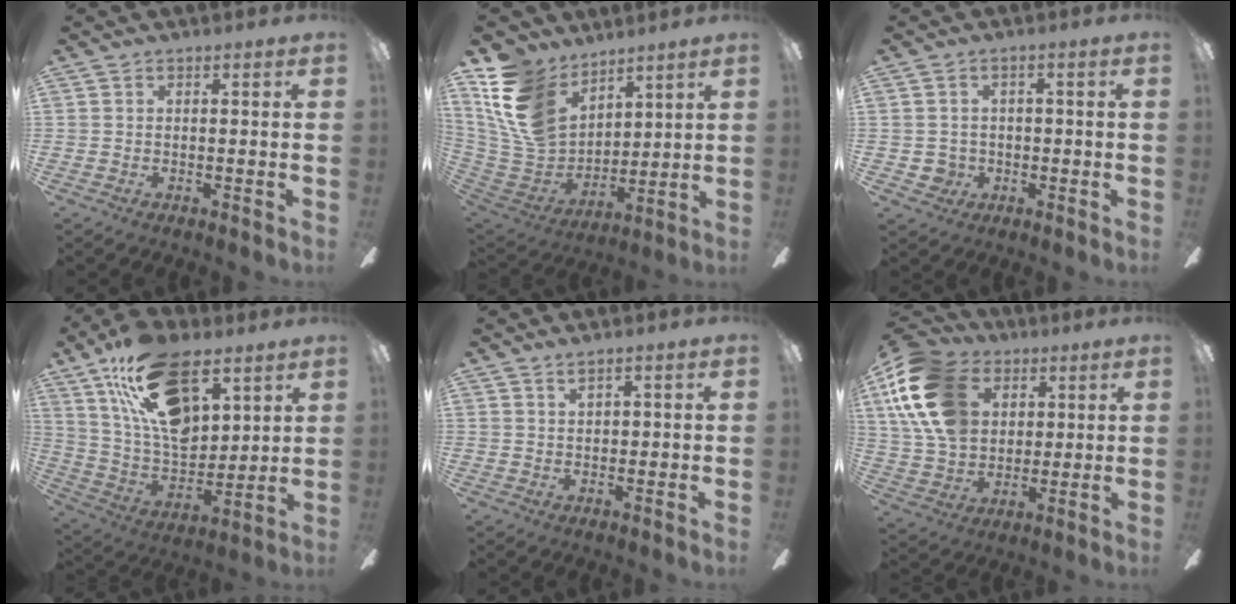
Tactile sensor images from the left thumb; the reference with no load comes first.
{"total": 17.3, "force": [9.4, 11.5, 8.9], "torque": [-0.231, -0.047, 0.183]}
{"total": 3.5, "force": [-0.6, 3.4, 0.7], "torque": [-0.018, 0.007, -0.010]}
{"total": 22.4, "force": [11.8, 12.4, 14.4], "torque": [-0.263, -0.047, 0.210]}
{"total": 1.7, "force": [1.3, 0.6, 0.9], "torque": [-0.013, -0.004, 0.021]}
{"total": 20.2, "force": [6.7, 14.6, 12.2], "torque": [-0.257, -0.007, 0.129]}